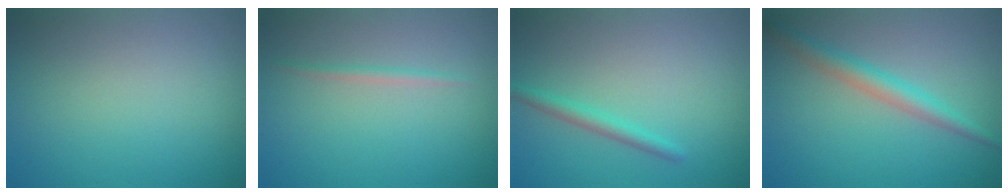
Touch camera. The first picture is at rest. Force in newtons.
{"total": 0.9, "press": 0.9, "slide": 0.0}
{"total": 1.6, "press": 1.6, "slide": 0.1}
{"total": 2.6, "press": 2.6, "slide": 0.0}